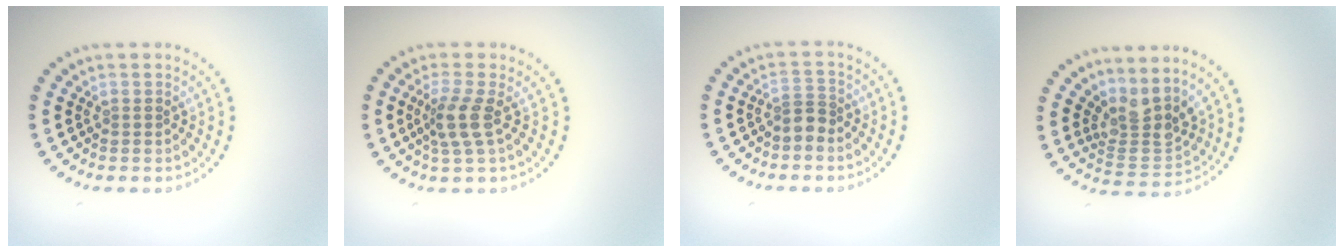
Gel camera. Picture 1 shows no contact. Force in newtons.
{"total": 2.8, "press": 2.1, "slide": 1.9}
{"total": 1.5, "press": 1.1, "slide": 1.1}
{"total": 3.5, "press": 2.6, "slide": 2.3}